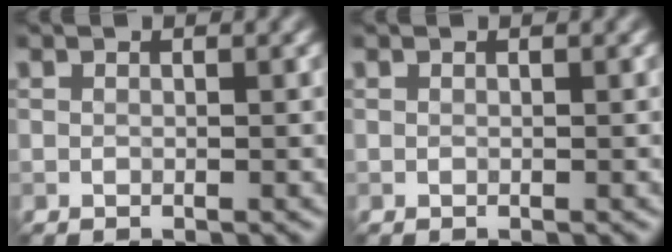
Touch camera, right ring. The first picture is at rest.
{"total": 0.0}